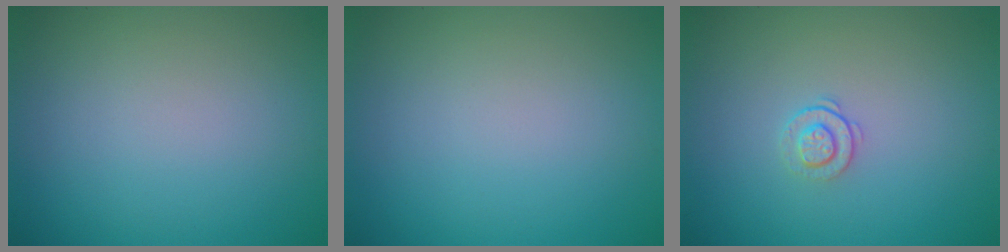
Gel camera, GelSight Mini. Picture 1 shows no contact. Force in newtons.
{"total": 0.0}
{"total": 1.2, "press": 0.9, "slide": 0.8}